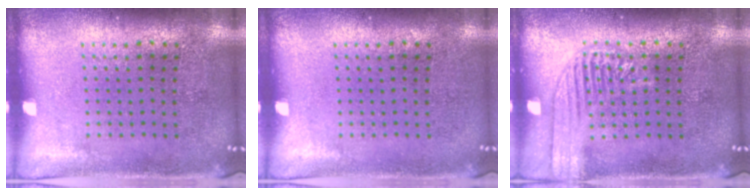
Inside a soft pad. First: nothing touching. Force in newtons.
{"total": 0.0}
{"total": 2.4, "press": 2.4, "slide": 0.3}